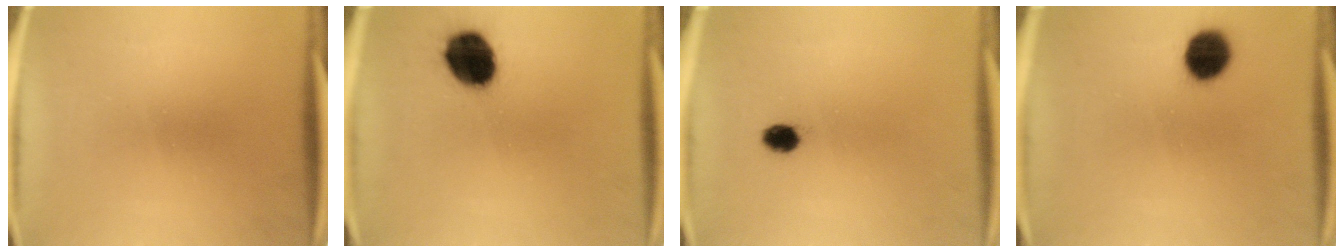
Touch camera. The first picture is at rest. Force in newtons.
{"total": 13.0}
{"total": 2.9}
{"total": 8.7}